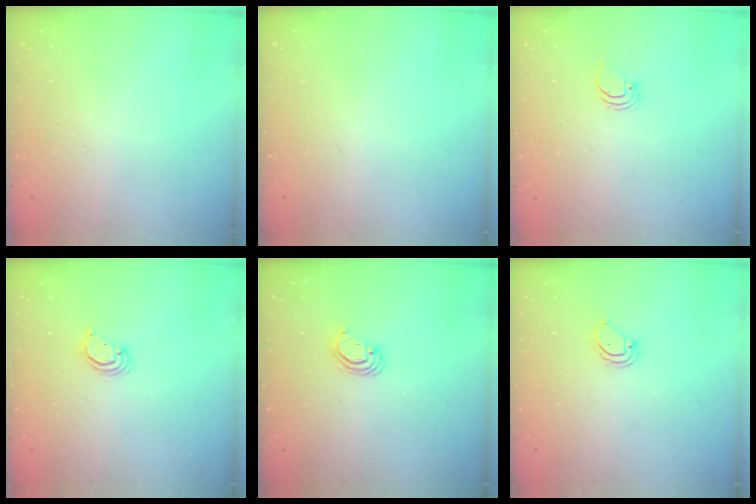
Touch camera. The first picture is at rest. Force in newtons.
{"total": 0.0}
{"total": 0.9, "press": 0.9, "slide": 0.1}
{"total": 2.6, "press": 2.6, "slide": 0.2}
{"total": 3.9, "press": 3.8, "slide": 0.4}
{"total": 3.4, "press": 3.4, "slide": 0.4}